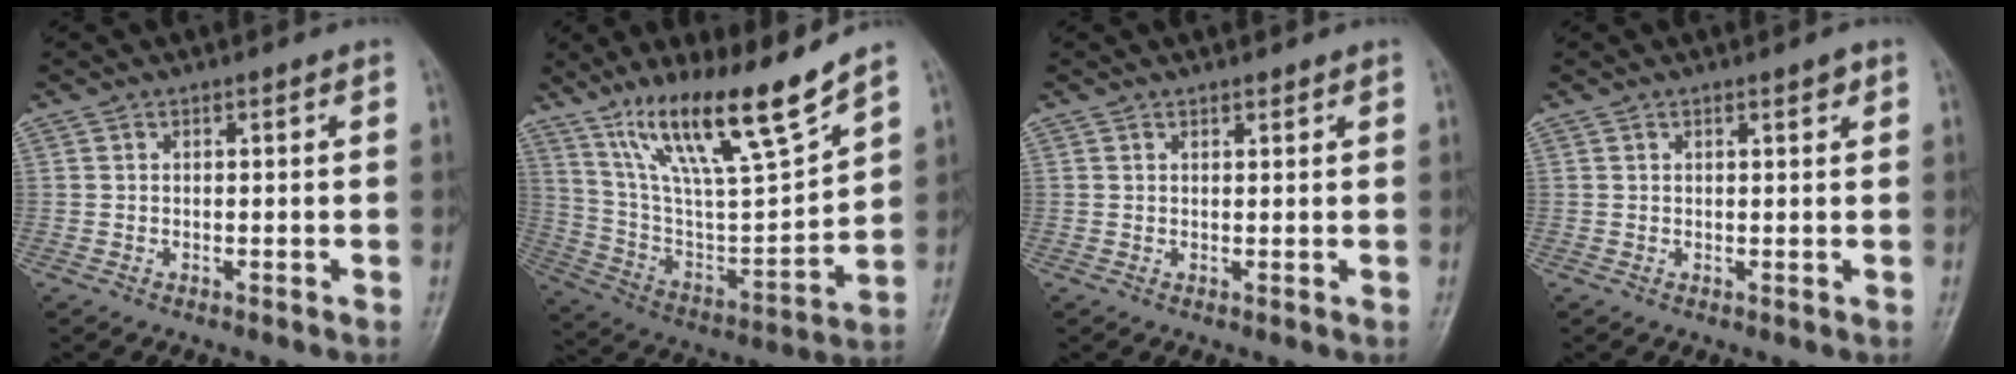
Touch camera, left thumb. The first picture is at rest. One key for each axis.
{"total": 20.2, "fx": 14.1, "fy": 2.9, "fz": 14.2, "tx": -0.223, "ty": -0.064, "tz": 0.261}
{"total": 1.0, "fx": 0.9, "fy": 0.4, "fz": 0.3, "tx": -0.003, "ty": -0.006, "tz": 0.013}
{"total": 1.4, "fx": 0.8, "fy": 0.3, "fz": 1.0, "tx": -0.013, "ty": -0.003, "tz": 0.012}